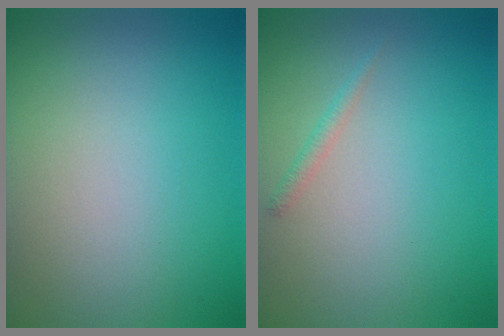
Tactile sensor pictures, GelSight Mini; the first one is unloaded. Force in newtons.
{"total": 0.8, "press": 0.8, "slide": 0.0}